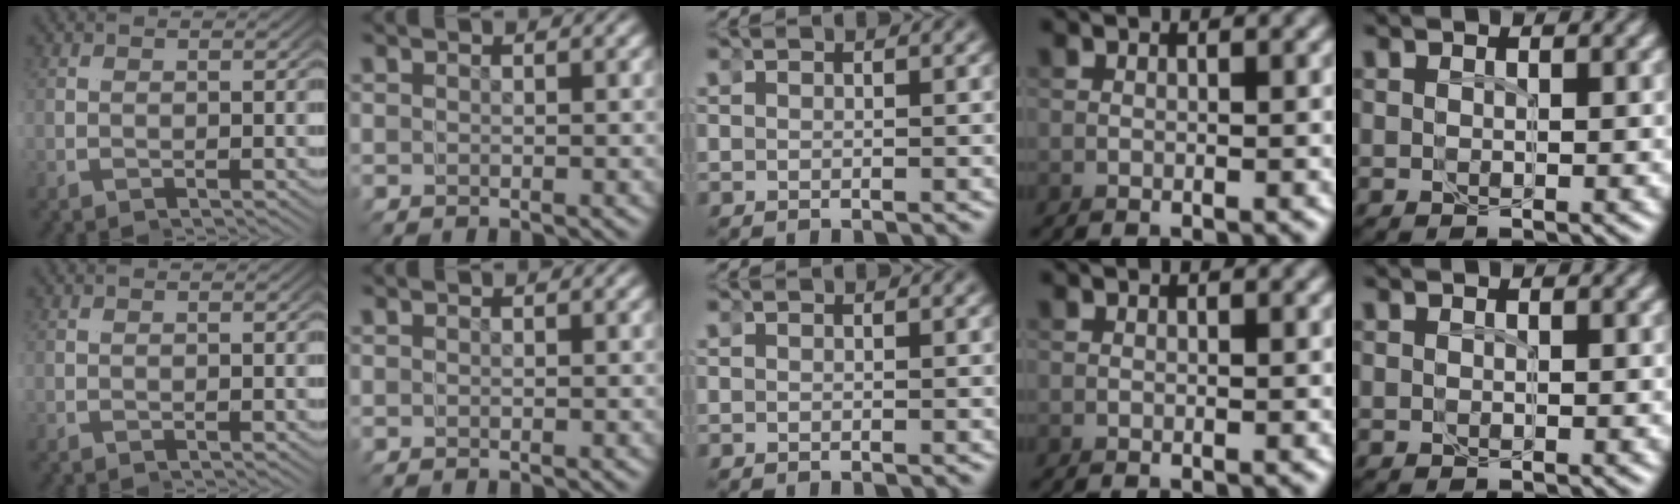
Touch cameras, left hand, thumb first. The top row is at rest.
{}